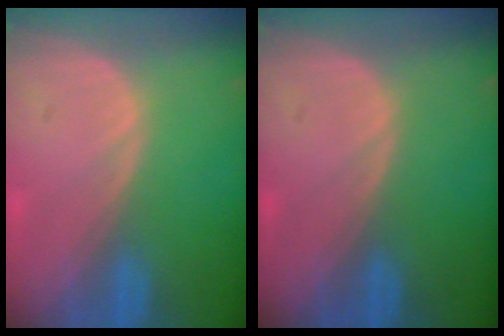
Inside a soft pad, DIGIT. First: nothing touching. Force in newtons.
{"total": 0.0}